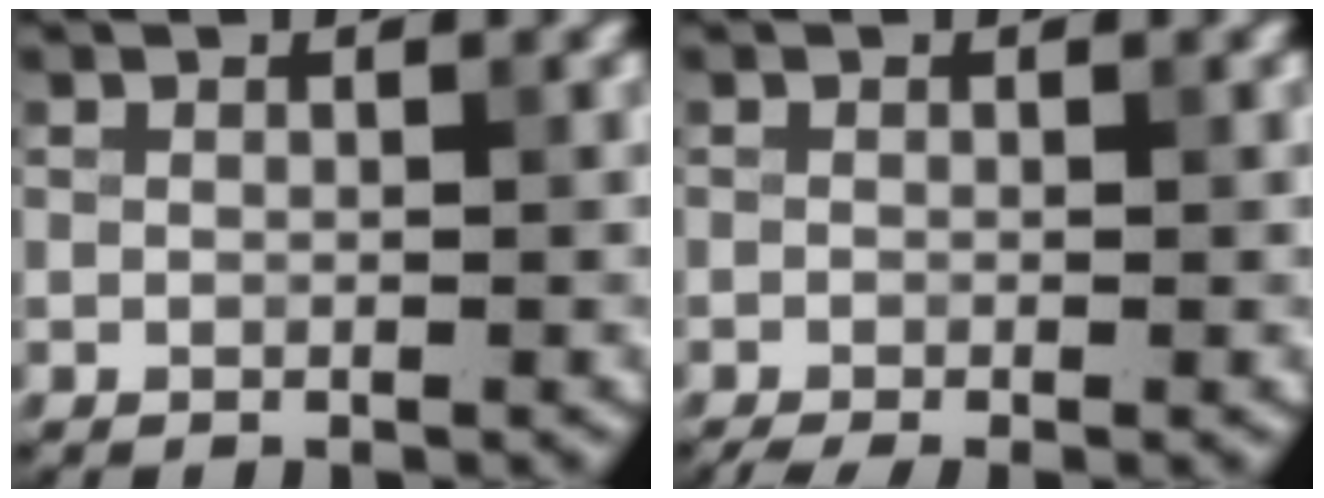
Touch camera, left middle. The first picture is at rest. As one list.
[{"total": 1.9, "force": [-1.3, 0.4, 1.4], "torque": [-0.023, -0.008, -0.025]}]